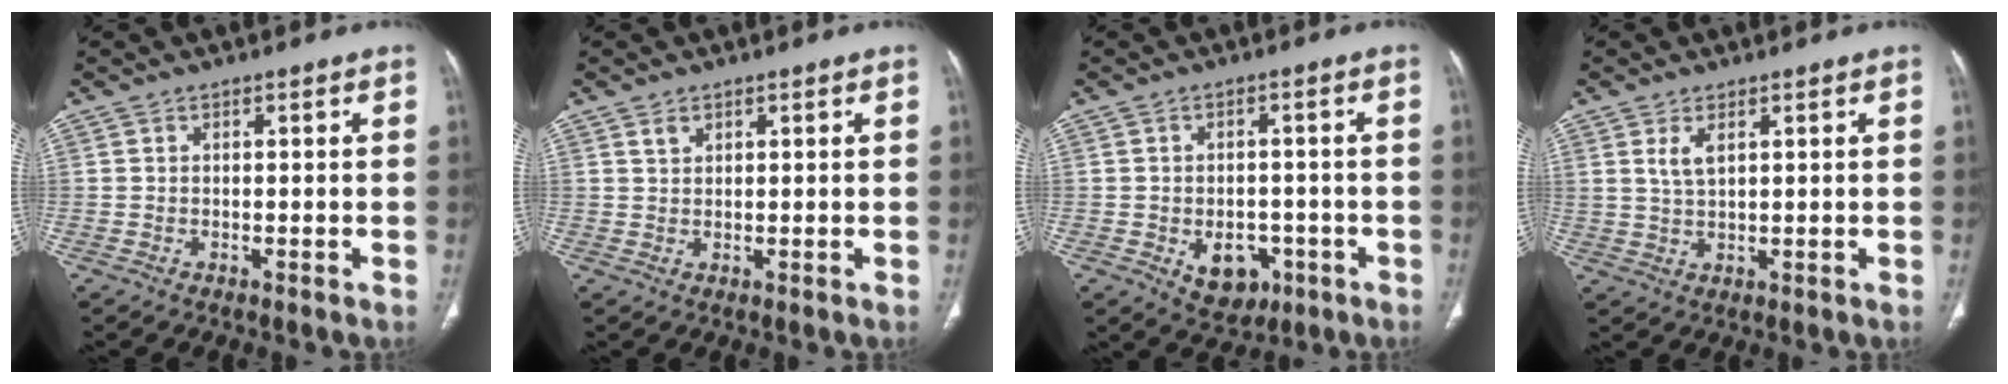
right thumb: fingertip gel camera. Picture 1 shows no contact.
{"total": 1.5, "force": [1.0, 0.9, 0.7], "torque": [-0.007, -0.003, 0.020]}
{"total": 7.1, "force": [-2.6, 5.1, 4.2], "torque": [-0.033, 0.013, -0.023]}
{"total": 3.3, "force": [1.6, 1.3, 2.6], "torque": [-0.052, -0.008, 0.039]}